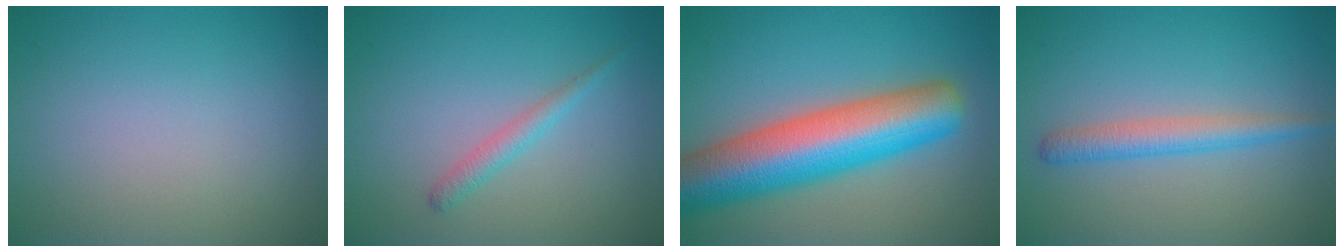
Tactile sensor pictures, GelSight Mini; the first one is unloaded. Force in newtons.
{"total": 1.6, "press": 1.6, "slide": 0.0}
{"total": 11.1, "press": 11.1, "slide": 0.5}
{"total": 2.7, "press": 2.7, "slide": 0.1}